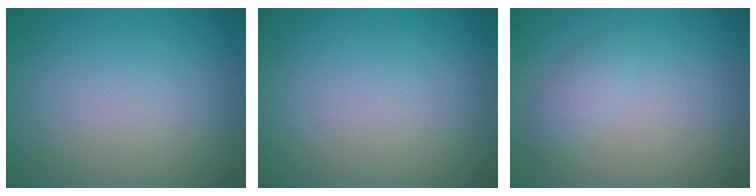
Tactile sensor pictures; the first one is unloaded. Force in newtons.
{"total": 0.0}
{"total": 1.4, "press": 1.4, "slide": 0.1}